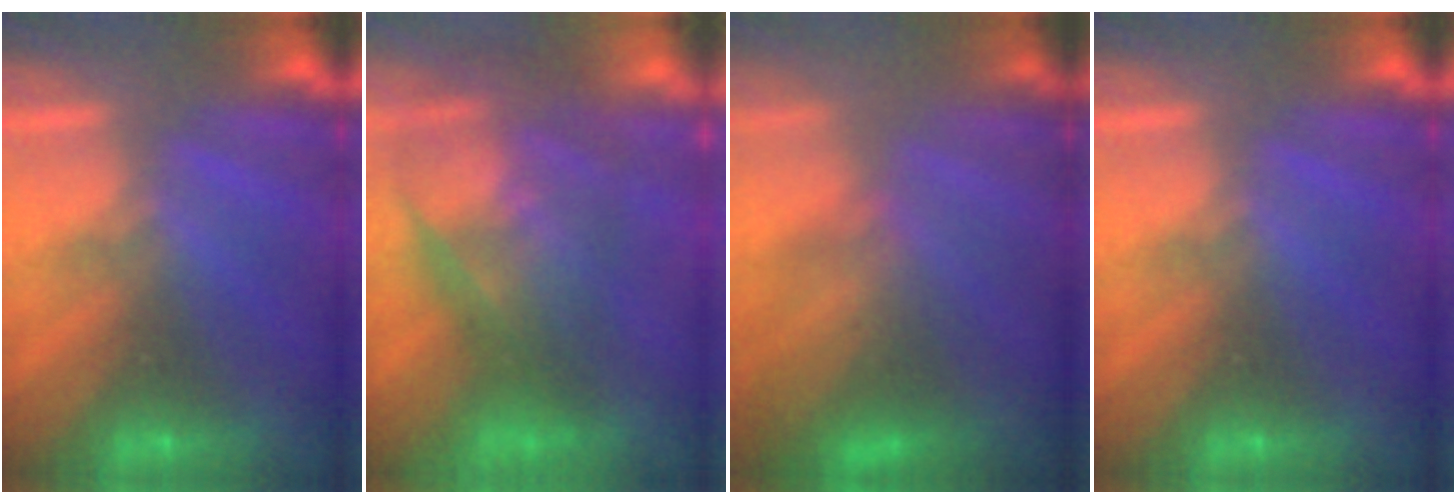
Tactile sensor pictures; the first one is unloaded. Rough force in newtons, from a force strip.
{"total": 7.3}
{"total": 4.4}
{"total": 0.0}